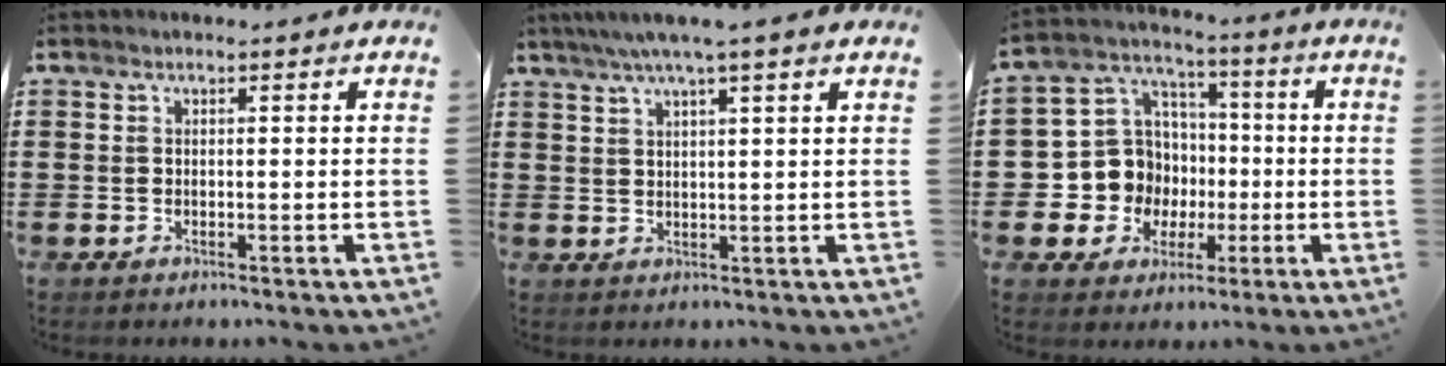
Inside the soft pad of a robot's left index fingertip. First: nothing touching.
{"total": 3.7, "force": [2.7, -0.4, 2.5], "torque": [-0.055, -0.001, 0.047]}
{"total": 9.9, "force": [-0.8, 9.7, 2.0], "torque": [-0.094, 0.002, -0.007]}